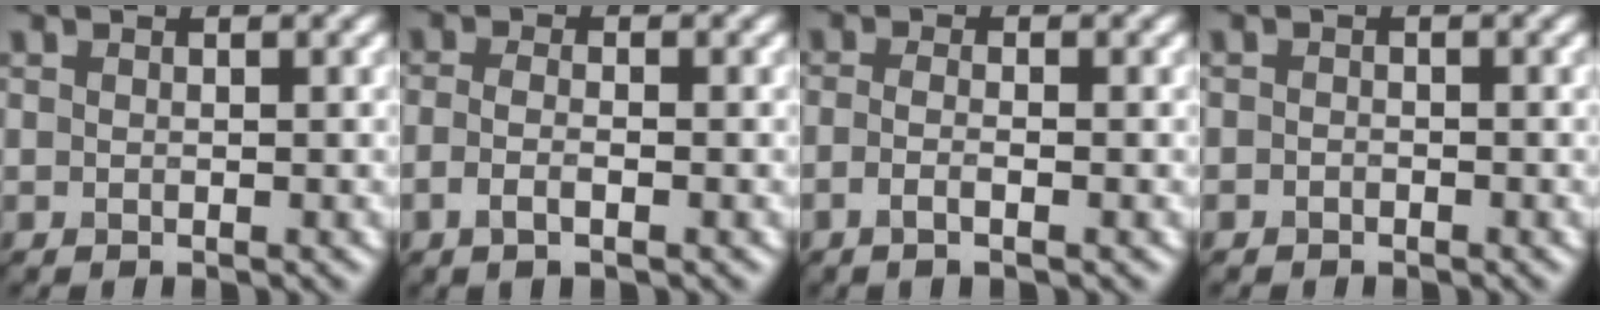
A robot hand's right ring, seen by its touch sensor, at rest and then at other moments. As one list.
[{"total": 2.0, "force": [-0.7, 0.7, 1.7], "torque": [-0.035, -0.004, -0.016]}, {"total": 1.9, "force": [-0.7, 0.6, 1.6], "torque": [-0.033, -0.008, -0.015]}, {"total": 0.6, "force": [-0.5, 0.4, 0.1], "torque": [0.001, -0.003, -0.009]}]